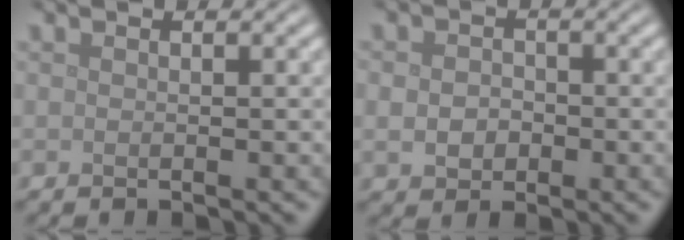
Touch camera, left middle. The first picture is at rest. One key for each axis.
{"total": 2.4, "fx": -0.3, "fy": 2.0, "fz": 1.4, "tx": -0.027, "ty": -0.004, "tz": -0.010}